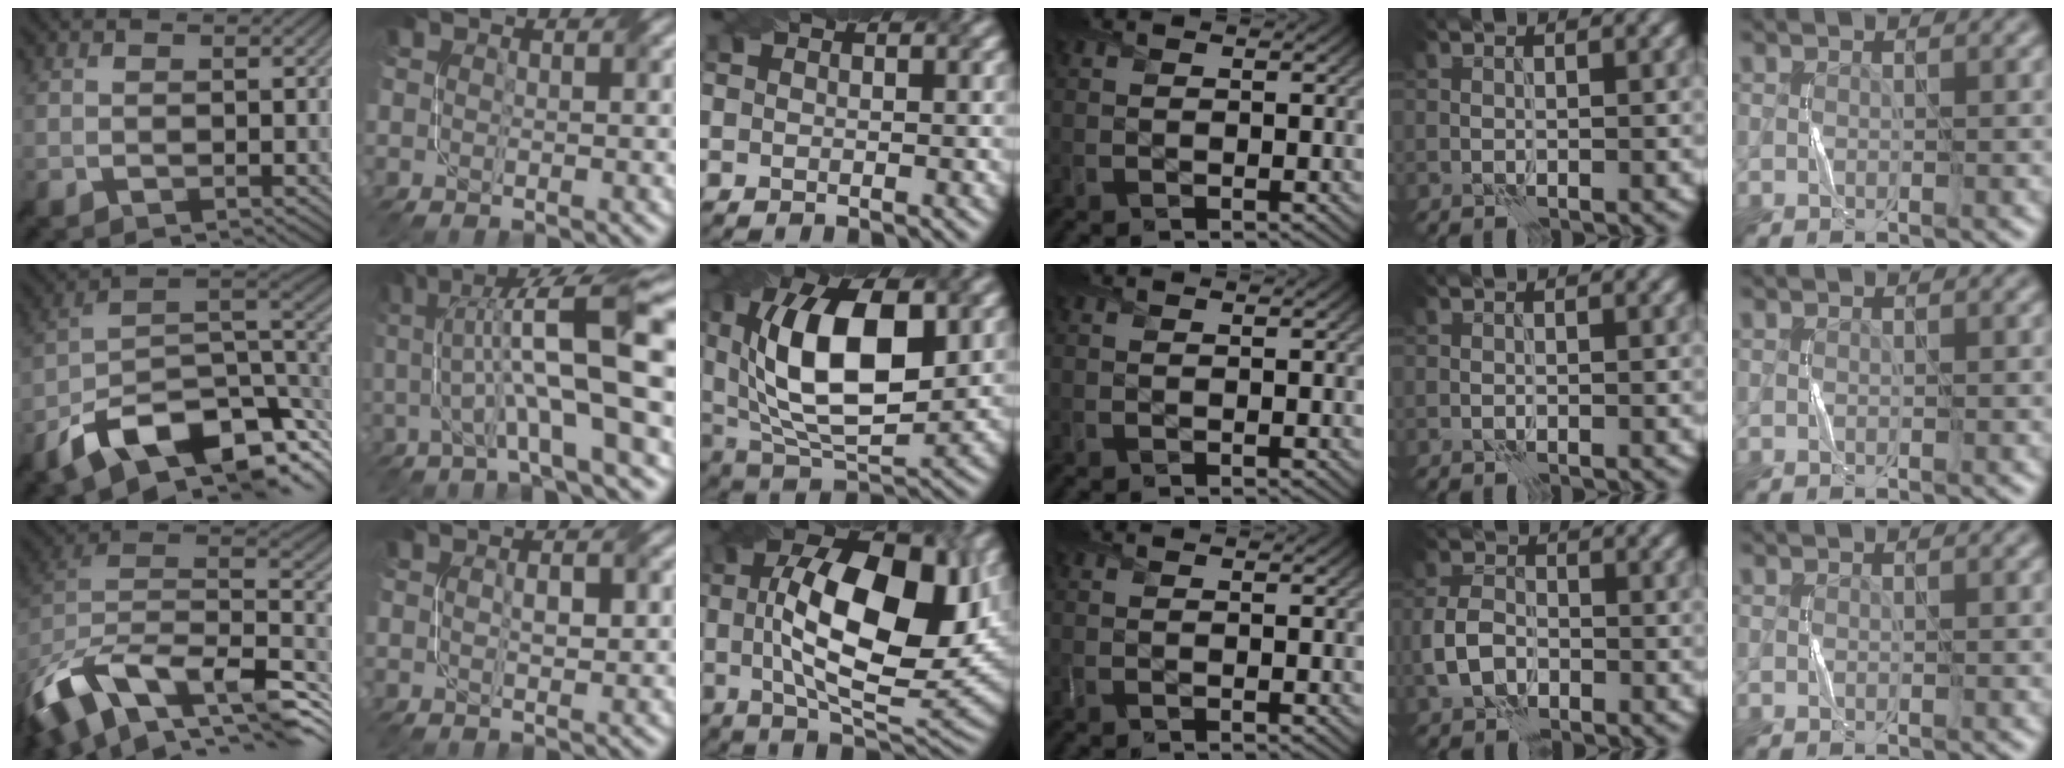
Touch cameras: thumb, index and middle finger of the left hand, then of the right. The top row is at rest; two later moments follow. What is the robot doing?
{"motion": "twist", "object": "screw"}